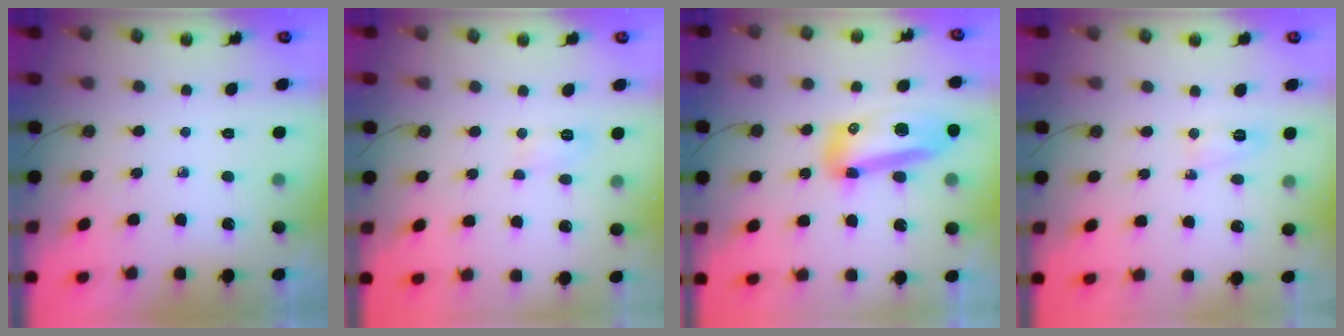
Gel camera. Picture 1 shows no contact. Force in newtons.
{"total": 5.2, "press": 5.2, "slide": 0.6}
{"total": 15.9, "press": 15.5, "slide": 3.6}
{"total": 4.0, "press": 3.9, "slide": 0.6}